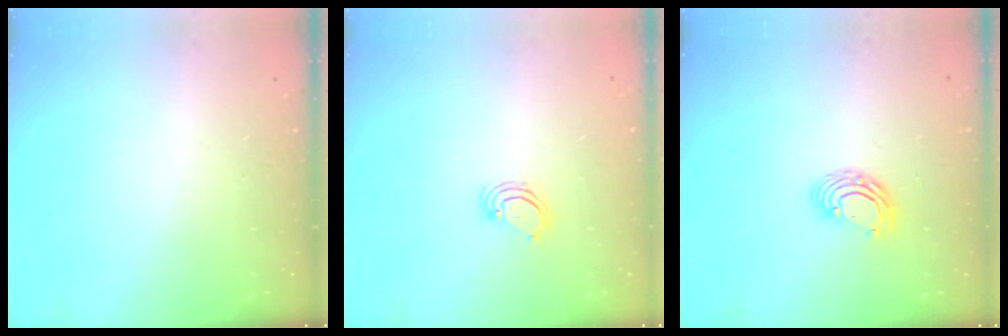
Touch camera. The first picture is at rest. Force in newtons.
{"total": 3.0, "press": 2.9, "slide": 0.3}
{"total": 6.7, "press": 6.6, "slide": 0.7}